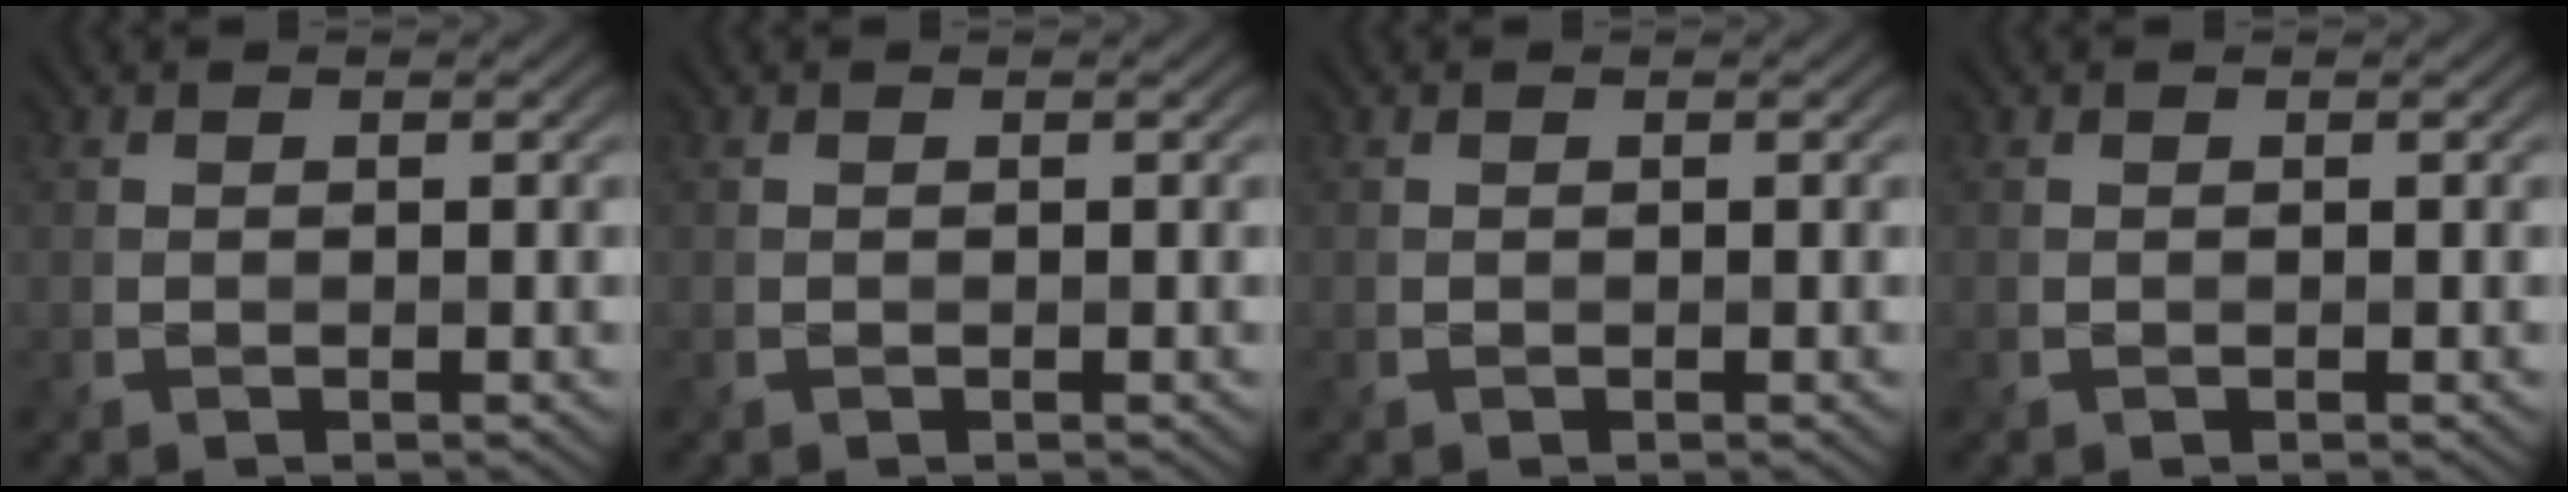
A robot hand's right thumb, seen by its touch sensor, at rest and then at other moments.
{"total": 0.0}
{"total": 0.0}
{"total": 0.0}